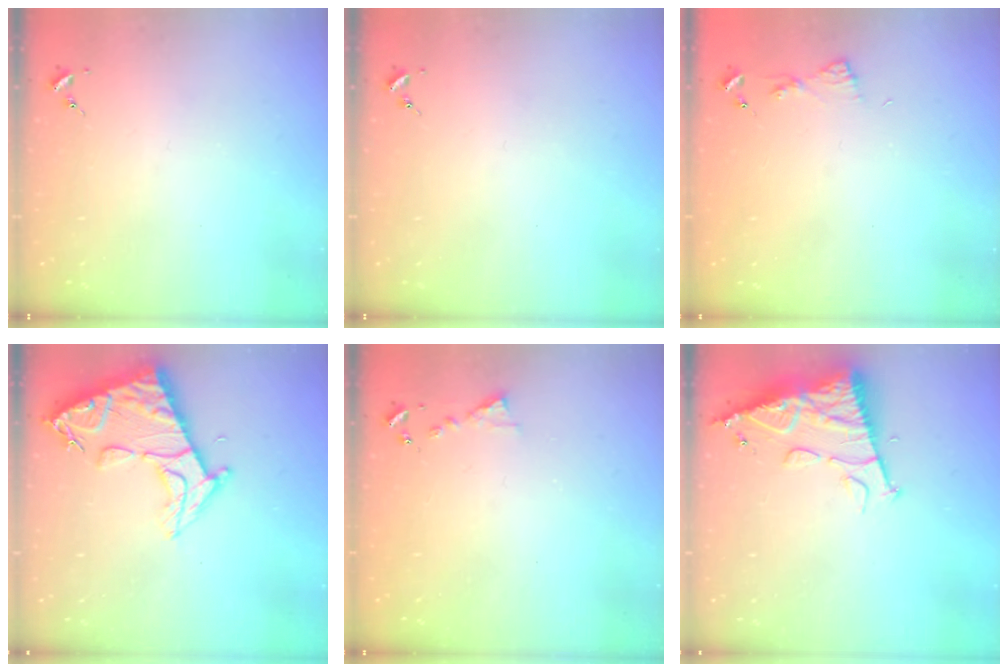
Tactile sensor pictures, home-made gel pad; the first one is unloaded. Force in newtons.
{"total": 0.0}
{"total": 4.8, "press": 4.8, "slide": 0.4}
{"total": 13.6, "press": 13.6, "slide": 1.3}
{"total": 4.5, "press": 4.4, "slide": 0.5}
{"total": 11.8, "press": 11.7, "slide": 1.2}